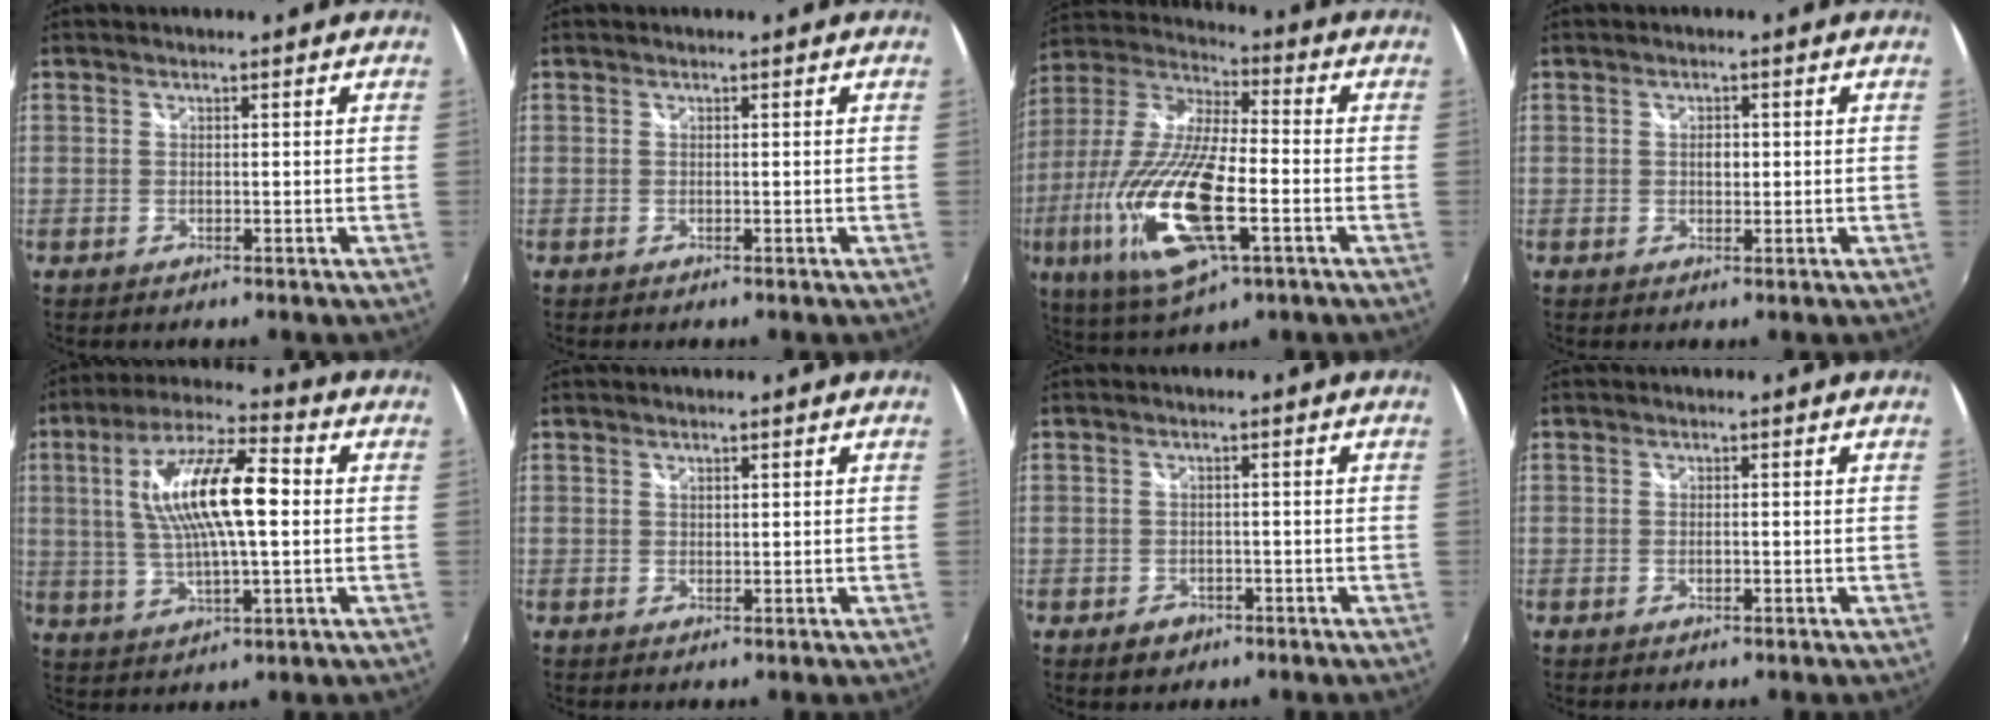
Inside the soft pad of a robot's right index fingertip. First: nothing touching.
{"total": 0.0}
{"total": 22.2, "force": [-6.7, 6.6, 20.1], "torque": [-0.414, -0.038, -0.127]}
{"total": 1.6, "force": [0.1, 1.2, 1.1], "torque": [-0.017, 0.003, 0.001]}
{"total": 15.7, "force": [2.0, 4.3, 14.9], "torque": [-0.279, 0.015, 0.035]}
{"total": 0.7, "force": [0.6, 0.3, 0.3], "torque": [-0.002, 0.000, 0.010]}
{"total": 3.2, "force": [-1.6, 2.6, 1.1], "torque": [-0.025, -0.001, -0.020]}
{"total": 0.8, "force": [-0.1, 0.4, 0.7], "torque": [-0.016, -0.001, -0.003]}